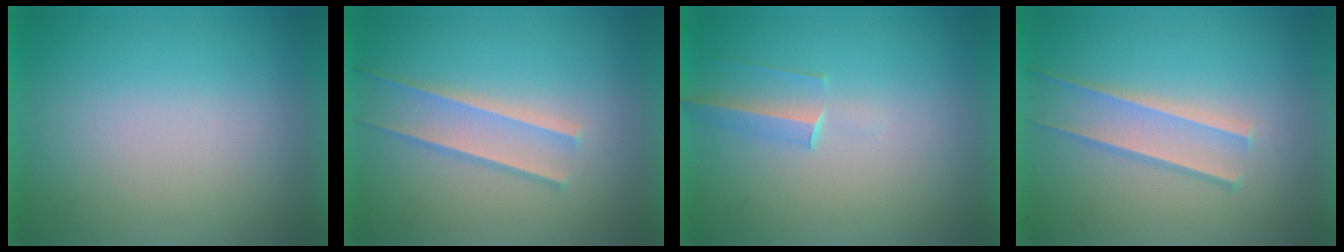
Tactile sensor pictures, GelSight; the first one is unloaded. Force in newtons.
{"total": 1.6}
{"total": 1.4}
{"total": 1.7}